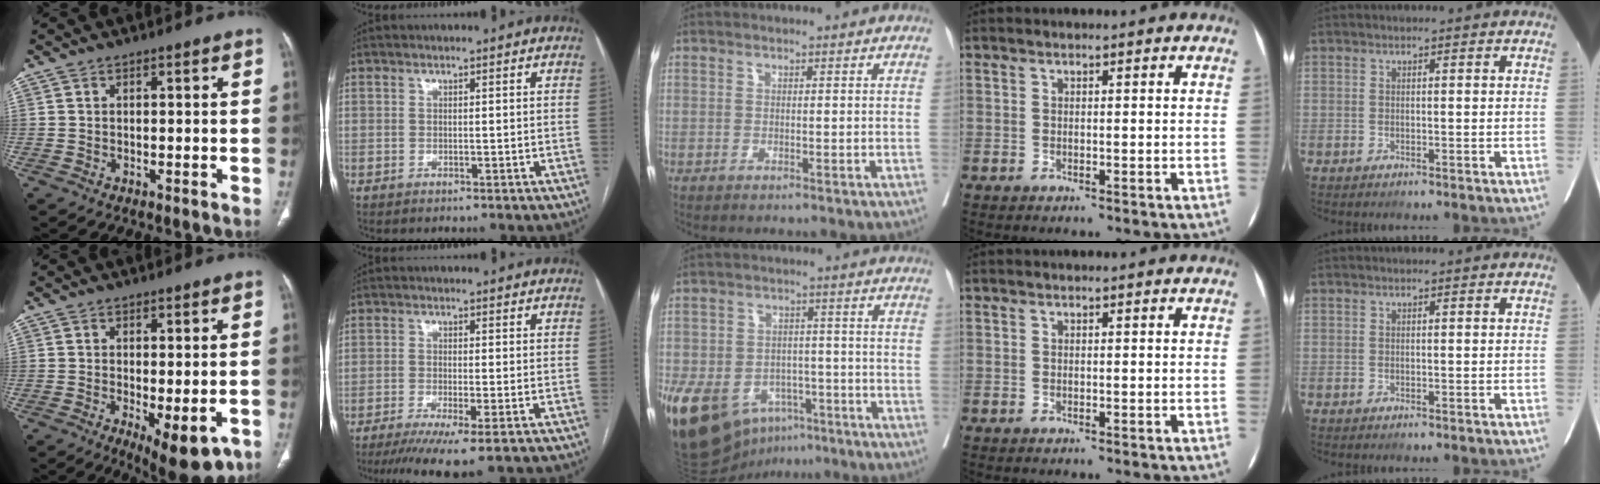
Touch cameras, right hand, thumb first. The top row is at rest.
{"thumb": {"total": 9.8, "force": [-3.6, 3.7, 8.3], "torque": [-0.112, -0.014, -0.046]}, "index": {"total": 8.0, "force": [-5.4, 0.2, 5.9], "torque": [-0.092, -0.020, -0.087]}, "middle": {"total": 17.7, "force": [-9.0, 11.8, 9.7], "torque": [-0.214, 0.006, -0.130]}}